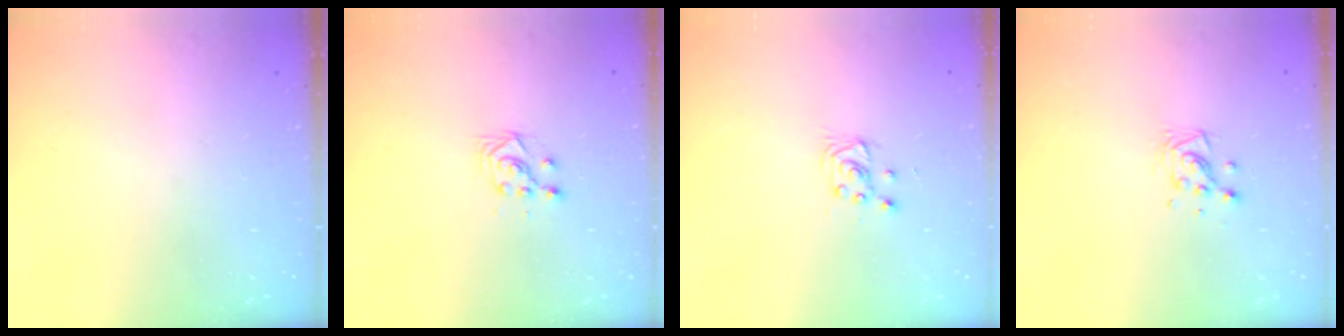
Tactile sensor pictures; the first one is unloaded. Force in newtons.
{"total": 4.4, "press": 4.4, "slide": 0.7}
{"total": 2.9, "press": 2.9, "slide": 0.4}
{"total": 6.3, "press": 6.1, "slide": 1.7}